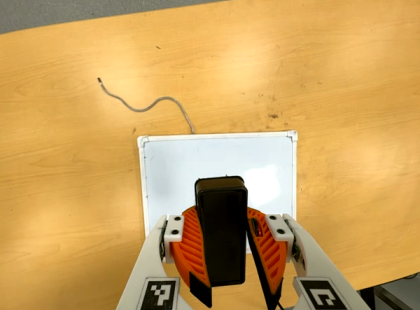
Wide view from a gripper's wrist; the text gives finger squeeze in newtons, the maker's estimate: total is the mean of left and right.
{"total": 9.8, "left": 10.0, "right": 9.7}